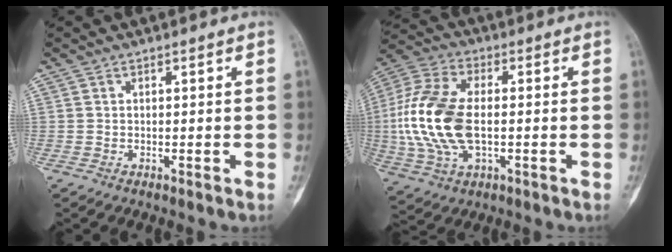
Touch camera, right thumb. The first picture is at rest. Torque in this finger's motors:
{"motor_torque": [2.31, 1.75, 1.39, -1.38, 0.46]}